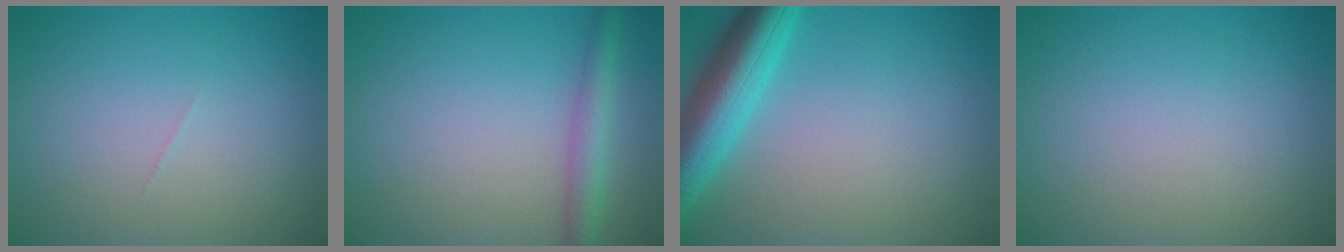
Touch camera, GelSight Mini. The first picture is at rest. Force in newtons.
{"total": 3.0, "press": 3.0, "slide": 0.1}
{"total": 6.7, "press": 6.7, "slide": 0.3}
{"total": 0.0}